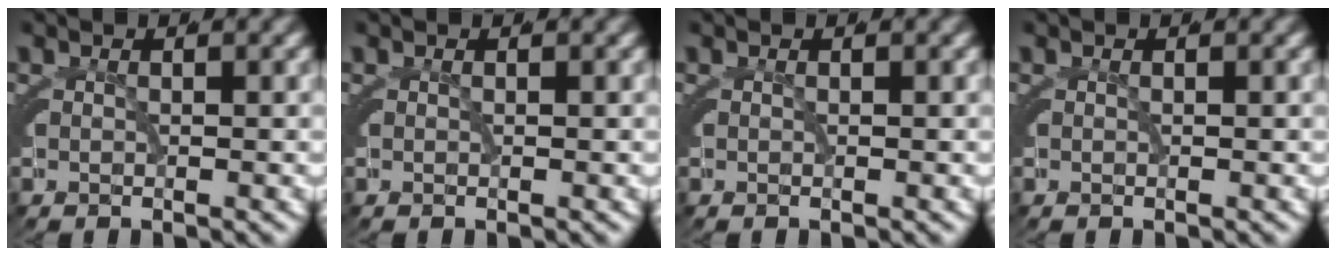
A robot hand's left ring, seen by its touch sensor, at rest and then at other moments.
{"total": 0.0}
{"total": 0.0}
{"total": 0.0}